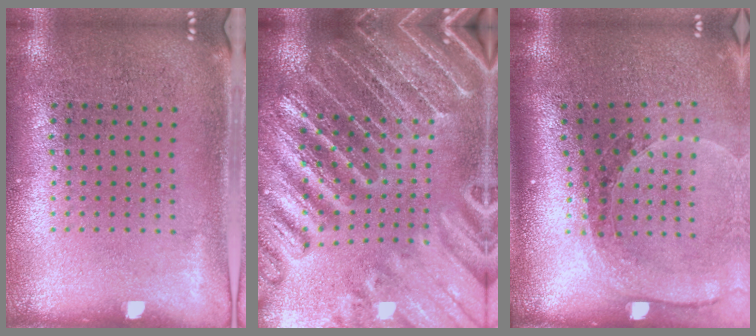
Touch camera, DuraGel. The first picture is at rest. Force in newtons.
{"total": 4.8, "press": 4.4, "slide": 2.1}
{"total": 1.8, "press": 1.6, "slide": 0.7}